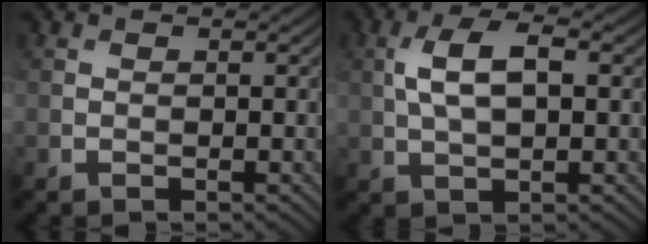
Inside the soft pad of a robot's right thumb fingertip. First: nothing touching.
{"total": 6.2, "force": [1.1, 2.8, 5.4], "torque": [-0.115, 0.008, 0.020]}